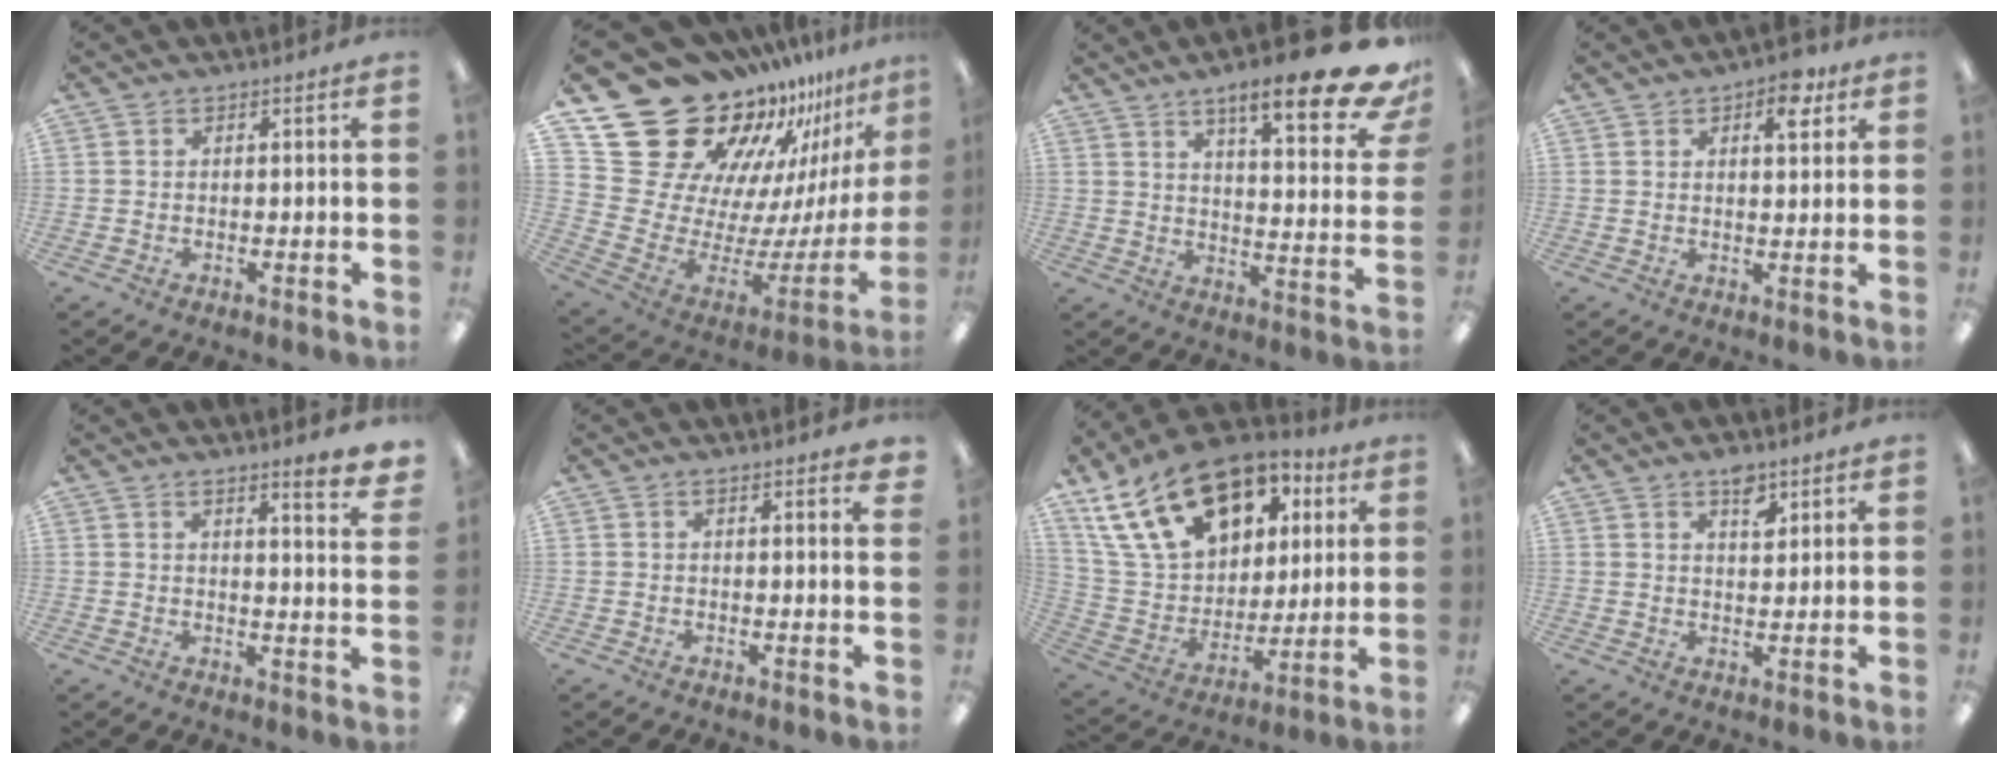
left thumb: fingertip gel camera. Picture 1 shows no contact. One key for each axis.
{"total": 24.1, "fx": 18.1, "fy": 13.4, "fz": 8.8, "tx": -0.113, "ty": -0.173, "tz": 0.370}
{"total": 18.9, "fx": 12.5, "fy": 4.4, "fz": 13.5, "tx": -0.193, "ty": -0.080, "tz": 0.194}
{"total": 7.0, "fx": 3.8, "fy": 3.7, "fz": 4.7, "tx": -0.044, "ty": -0.013, "tz": 0.058}
{"total": 5.9, "fx": 4.8, "fy": 0.6, "fz": 3.4, "tx": -0.038, "ty": -0.036, "tz": 0.075}
{"total": 1.5, "fx": 1.3, "fy": -0.1, "fz": 0.7, "tx": -0.007, "ty": -0.004, "tz": 0.021}
{"total": 24.2, "fx": 13.5, "fy": 14.8, "fz": 13.5, "tx": -0.245, "ty": -0.058, "tz": 0.250}
{"total": 4.9, "fx": 3.3, "fy": 2.5, "fz": 2.7, "tx": -0.020, "ty": -0.020, "tz": 0.051}